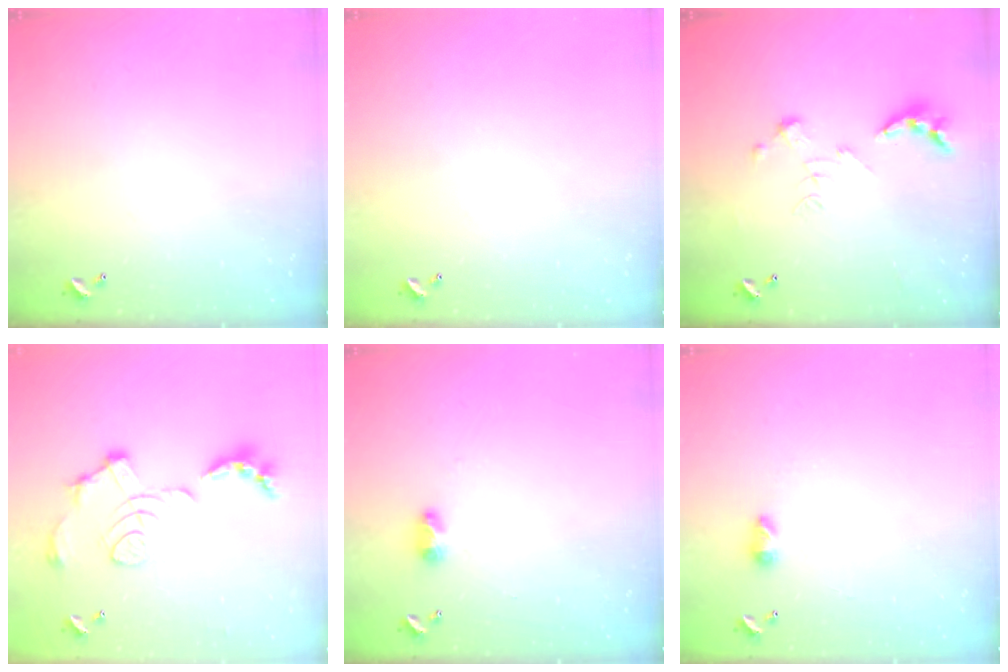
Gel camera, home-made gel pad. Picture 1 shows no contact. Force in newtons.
{"total": 0.0}
{"total": 0.8, "press": 0.8, "slide": 0.3}
{"total": 1.7, "press": 1.1, "slide": 1.3}
{"total": 4.1, "press": 4.1, "slide": 0.5}
{"total": 4.9, "press": 4.8, "slide": 0.7}